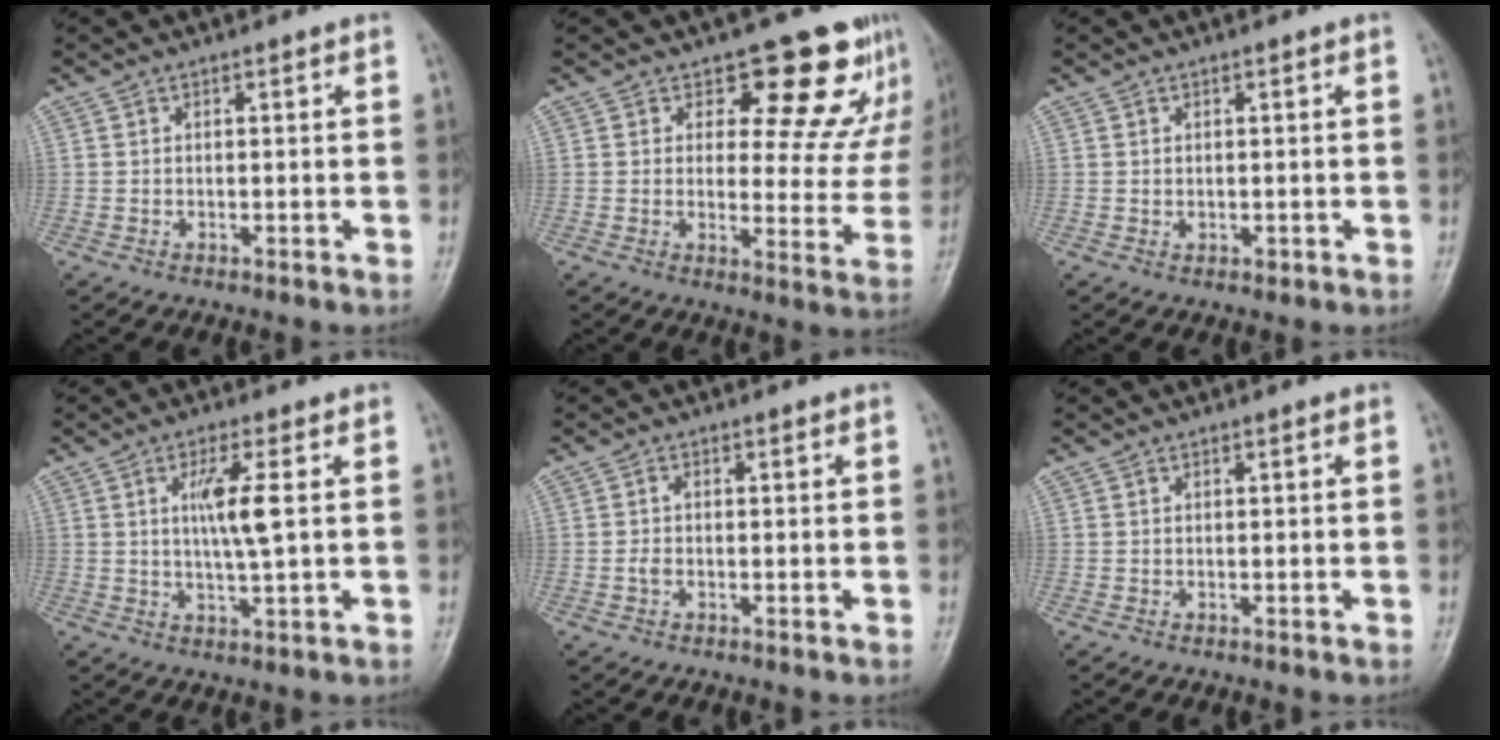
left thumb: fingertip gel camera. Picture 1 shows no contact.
{"total": 13.4, "force": [10.0, 6.3, 6.3], "torque": [-0.019, -0.070, 0.110]}
{"total": 1.0, "force": [0.0, 0.8, 0.6], "torque": [-0.008, -0.001, 0.003]}
{"total": 6.4, "force": [1.2, 0.8, 6.2], "torque": [-0.125, -0.008, 0.021]}
{"total": 1.5, "force": [-0.3, 1.0, 1.2], "torque": [-0.023, 0.002, -0.008]}
{"total": 0.0}